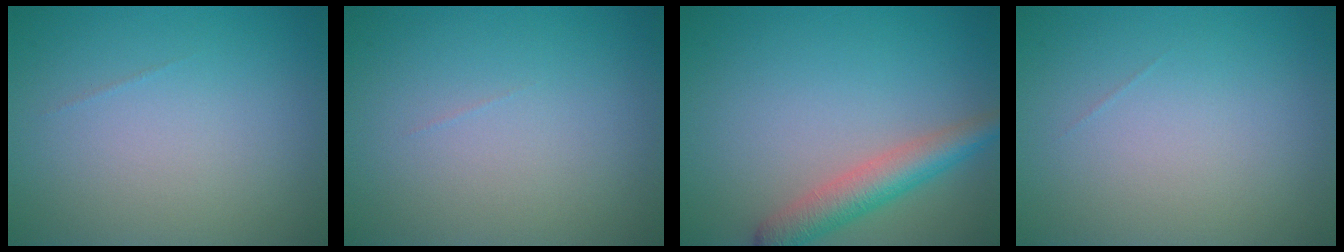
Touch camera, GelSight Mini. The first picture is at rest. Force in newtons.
{"total": 0.0}
{"total": 3.9, "press": 3.9, "slide": 0.2}
{"total": 0.0}